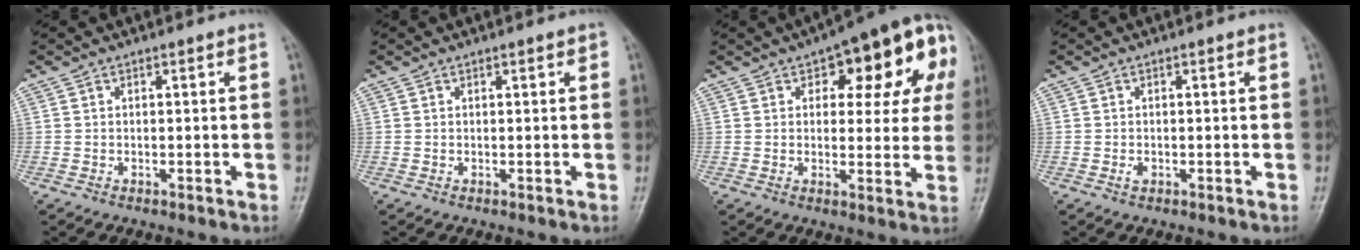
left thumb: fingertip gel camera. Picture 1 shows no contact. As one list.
[{"total": 1.0, "force": [0.5, 0.4, 0.8], "torque": [-0.008, 0.001, 0.004]}, {"total": 17.6, "force": [6.5, 7.8, 14.4], "torque": [-0.143, 0.008, 0.074]}, {"total": 1.0, "force": [-0.3, 0.7, 0.7], "torque": [-0.011, -0.002, -0.006]}]